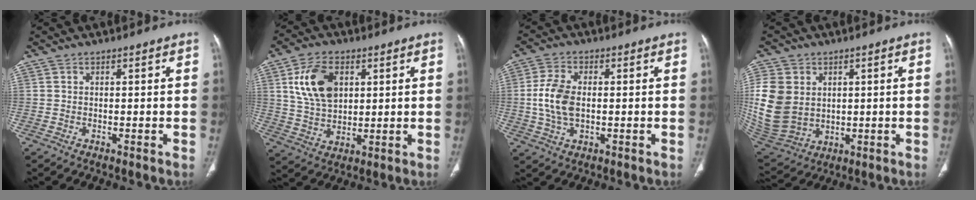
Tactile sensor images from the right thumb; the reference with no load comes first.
{"total": 11.6, "force": [3.7, 7.4, 8.0], "torque": [-0.133, -0.009, 0.074]}
{"total": 8.2, "force": [-0.1, 4.9, 6.6], "torque": [-0.143, 0.005, -0.003]}
{"total": 17.7, "force": [2.5, 14.0, 10.6], "torque": [-0.239, -0.009, 0.073]}